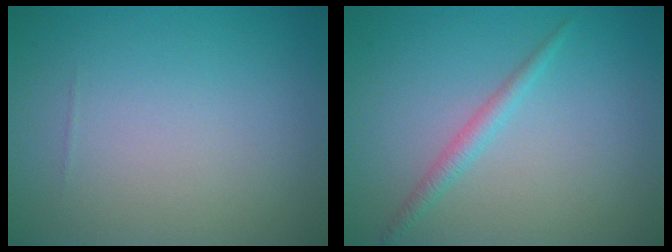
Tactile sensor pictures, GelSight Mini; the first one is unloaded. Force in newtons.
{"total": 1.5, "press": 1.5, "slide": 0.0}